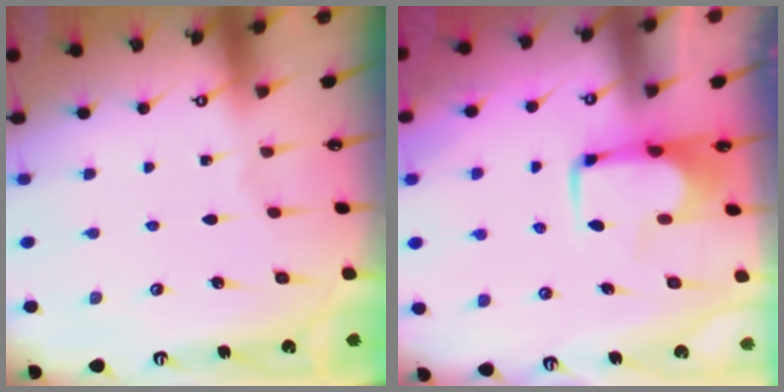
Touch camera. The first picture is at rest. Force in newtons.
{"total": 1.7, "press": 1.6, "slide": 0.5}